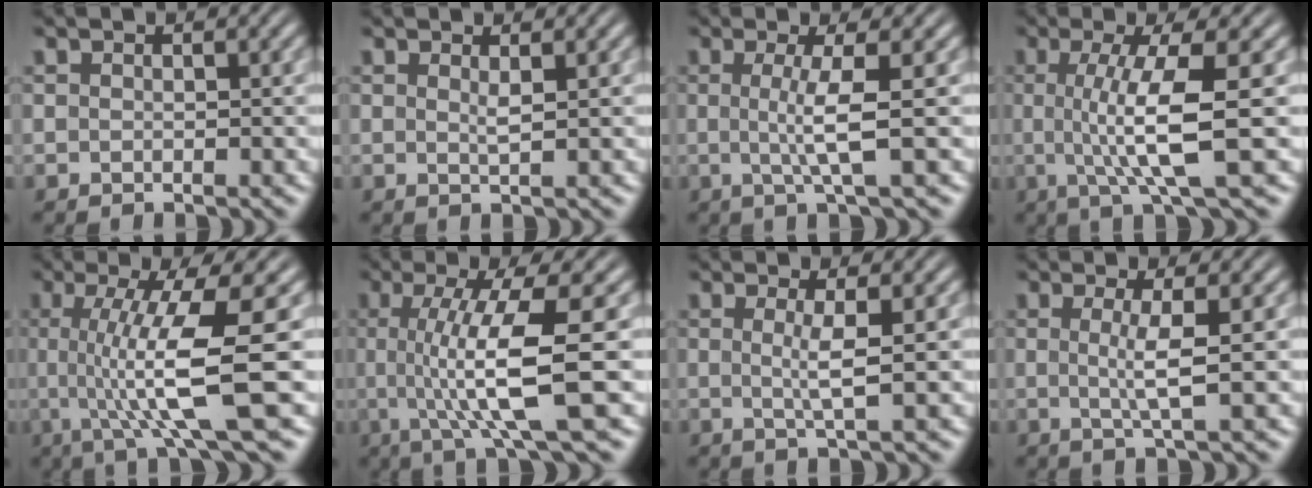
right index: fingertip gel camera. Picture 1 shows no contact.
{"total": 1.0, "force": [0.5, -0.4, 0.7], "torque": [-0.014, -0.010, 0.013]}
{"total": 3.3, "force": [0.1, -0.6, 3.2], "torque": [-0.066, -0.009, 0.004]}
{"total": 6.0, "force": [-0.1, 0.4, 6.0], "torque": [-0.104, -0.011, 0.005]}
{"total": 8.4, "force": [-0.1, 1.1, 8.4], "torque": [-0.138, -0.010, 0.003]}
{"total": 7.6, "force": [-0.2, 0.7, 7.6], "torque": [-0.125, -0.011, 0.003]}
{"total": 2.3, "force": [0.2, -0.5, 2.2], "torque": [-0.046, -0.014, 0.009]}
{"total": 2.8, "force": [0.2, -0.6, 2.7], "torque": [-0.057, -0.012, 0.009]}